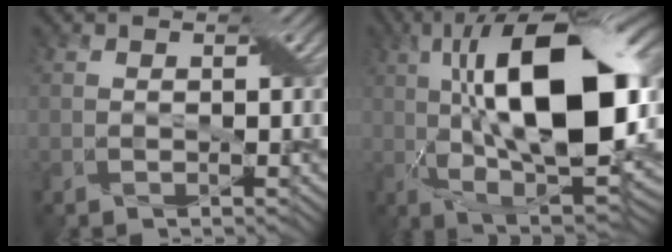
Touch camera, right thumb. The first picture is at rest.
{"total": 18.9, "force": [2.4, 7.9, 17.1], "torque": [-0.282, 0.022, 0.026]}